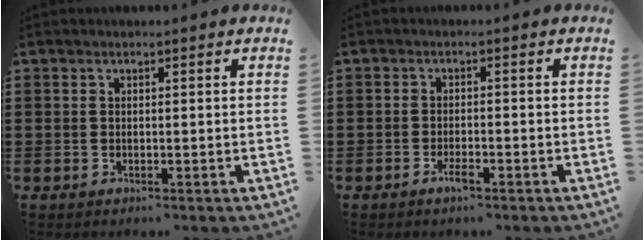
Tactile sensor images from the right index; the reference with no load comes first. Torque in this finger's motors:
{"motor_torque": [0.16, 0.06, 0.00, 0.01]}